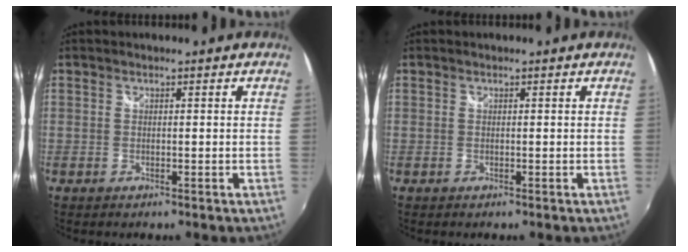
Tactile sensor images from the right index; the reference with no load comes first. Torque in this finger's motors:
{"motor_torque": [0.27, 0.26, 0.00, 0.01]}